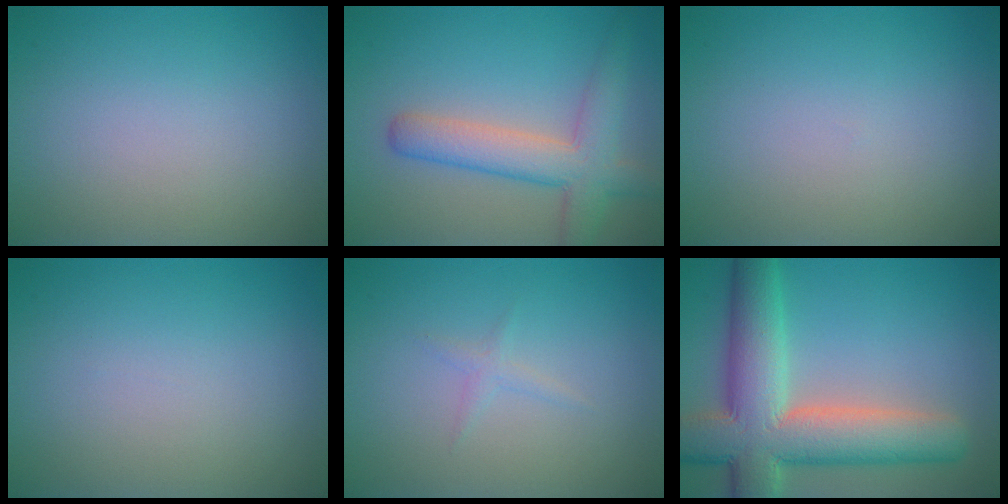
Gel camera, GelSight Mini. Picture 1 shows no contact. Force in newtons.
{"total": 4.9, "press": 4.9, "slide": 0.2}
{"total": 0.0}
{"total": 0.0}
{"total": 0.9, "press": 0.9, "slide": 0.0}
{"total": 11.0, "press": 11.0, "slide": 0.8}